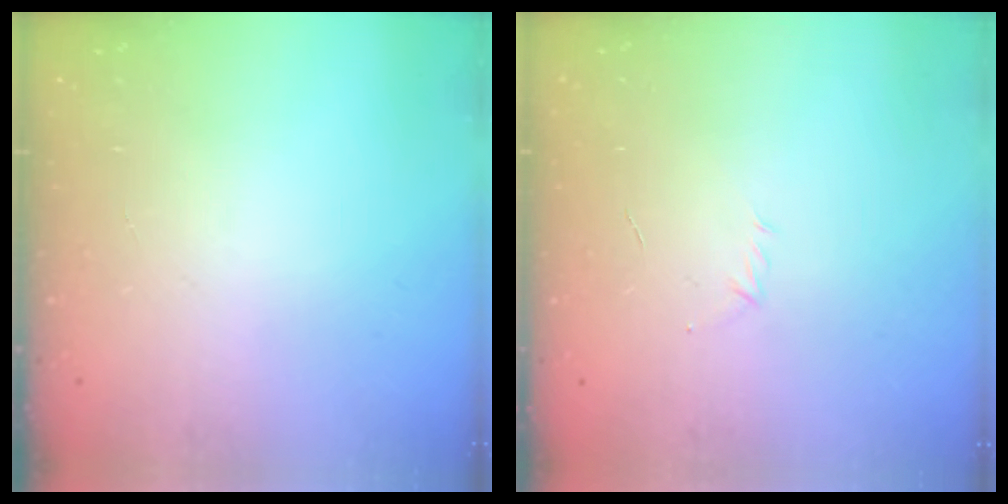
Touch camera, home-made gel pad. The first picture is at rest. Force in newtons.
{"total": 2.9, "press": 2.8, "slide": 0.7}